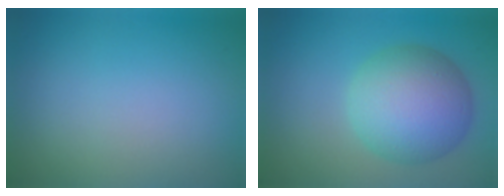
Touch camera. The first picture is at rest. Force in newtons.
{"total": 8.2, "press": 8.2, "slide": 0.4}